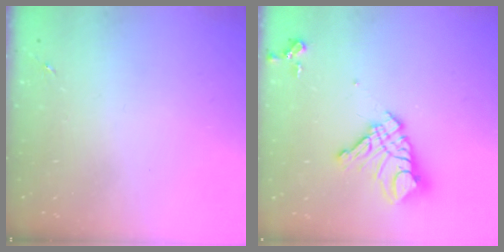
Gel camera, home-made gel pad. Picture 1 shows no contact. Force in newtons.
{"total": 15.7, "press": 15.6, "slide": 1.8}